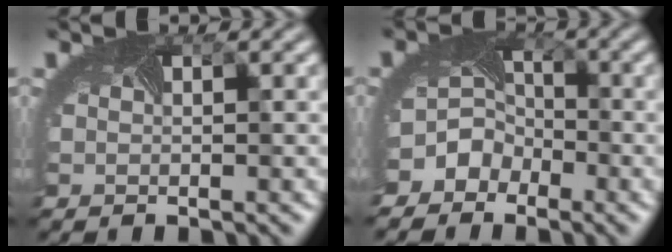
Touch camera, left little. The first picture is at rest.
{"total": 5.2, "force": [-3.2, 4.0, 1.0], "torque": [0.008, -0.003, -0.056]}